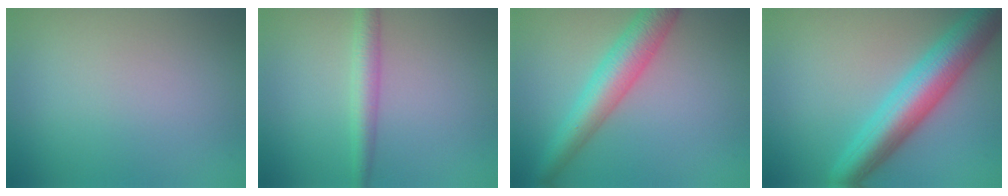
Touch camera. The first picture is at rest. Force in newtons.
{"total": 2.6, "press": 2.6, "slide": 0.1}
{"total": 5.4, "press": 5.4, "slide": 0.2}
{"total": 7.6, "press": 7.6, "slide": 0.3}